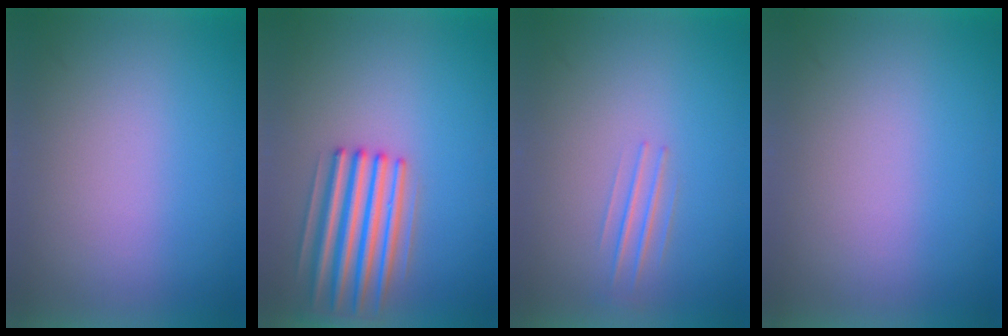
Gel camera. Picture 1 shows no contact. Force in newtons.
{"total": 4.8}
{"total": 1.3}
{"total": 0.0}